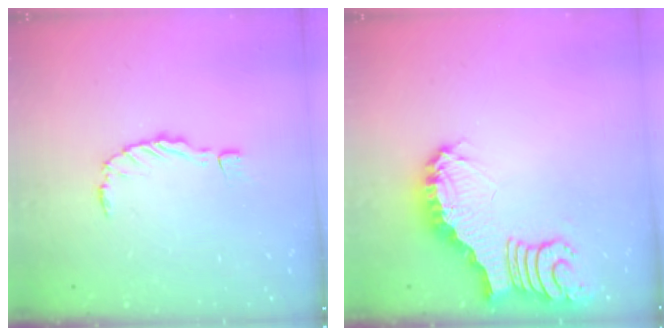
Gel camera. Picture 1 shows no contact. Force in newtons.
{"total": 3.8, "press": 3.8, "slide": 0.5}